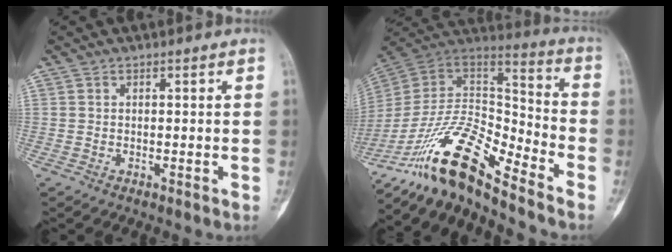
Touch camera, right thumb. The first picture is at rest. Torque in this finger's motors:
{"motor_torque": [2.78, 0.53, 1.48, -1.29, 0.18]}